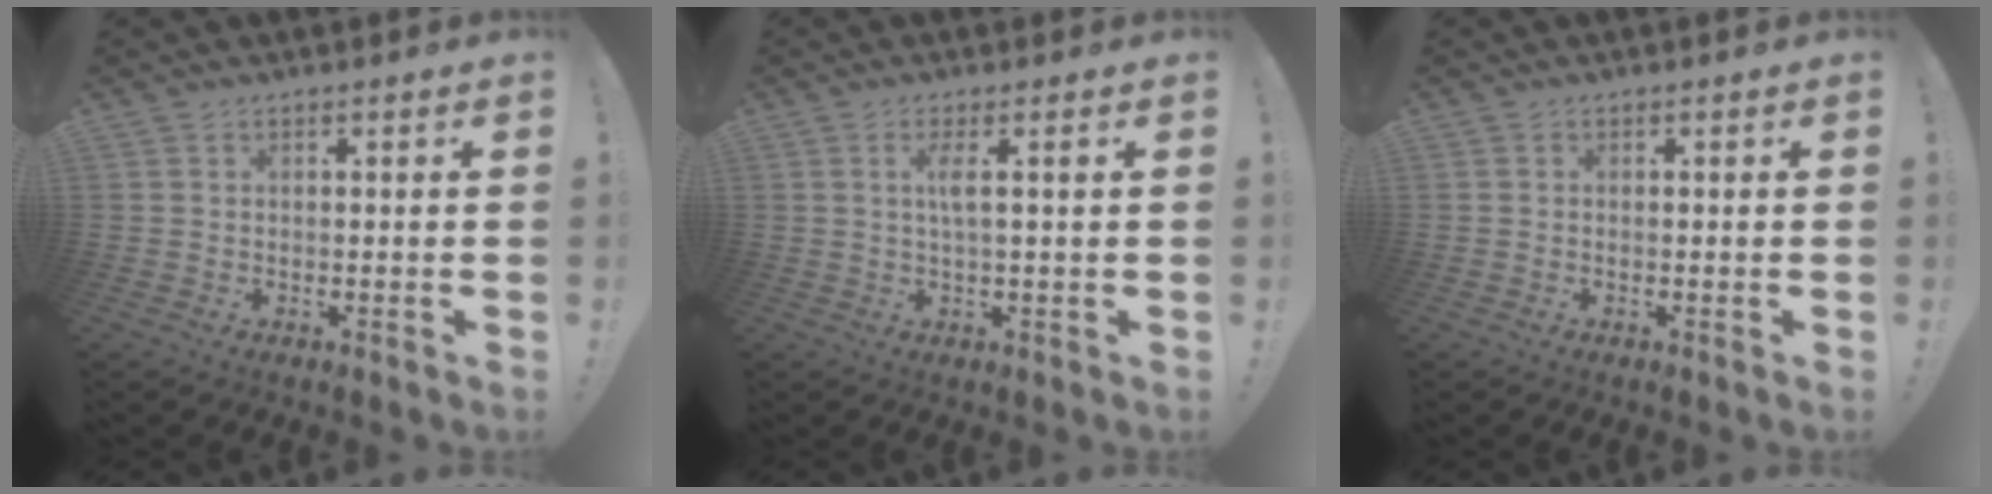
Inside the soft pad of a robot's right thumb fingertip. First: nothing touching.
{"total": 4.1, "force": [0.9, 0.1, 4.0], "torque": [-0.071, -0.004, 0.008]}
{"total": 0.0}